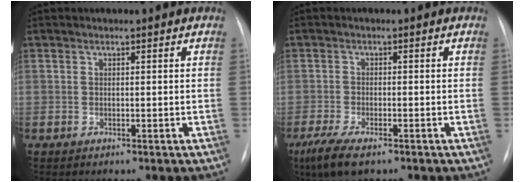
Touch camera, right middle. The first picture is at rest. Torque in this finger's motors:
{"motor_torque": [1.03, -0.84, 0.08, 0.07]}